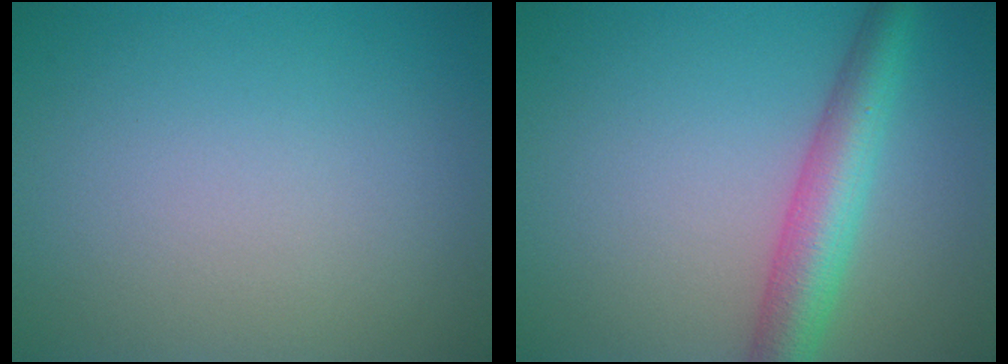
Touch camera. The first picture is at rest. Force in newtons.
{"total": 5.1, "press": 5.1, "slide": 0.1}